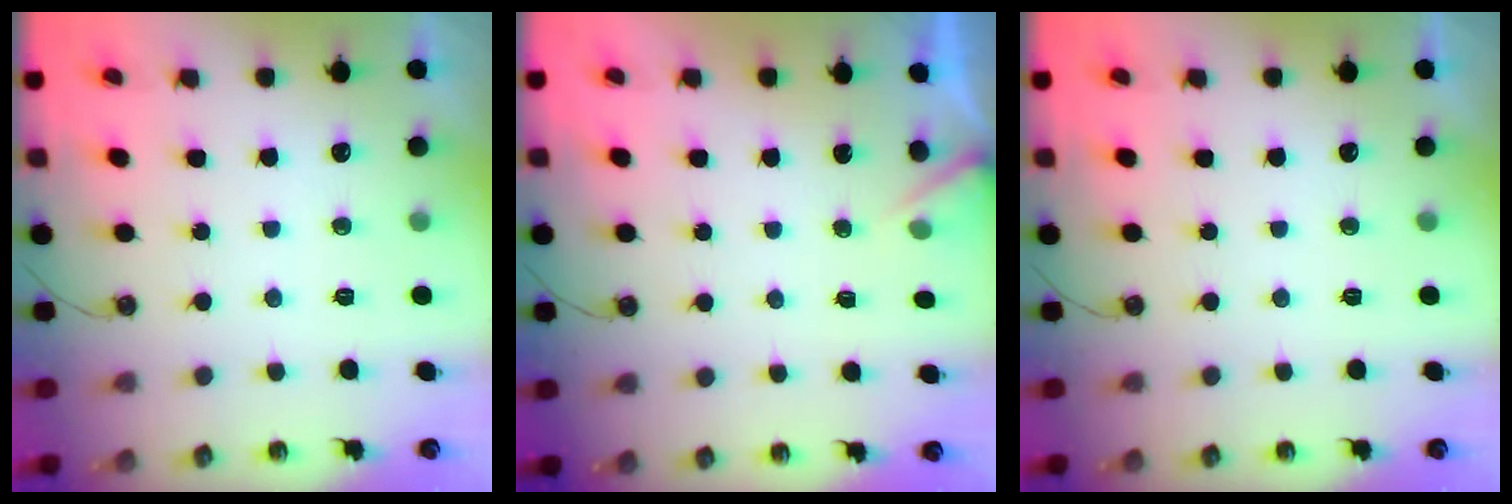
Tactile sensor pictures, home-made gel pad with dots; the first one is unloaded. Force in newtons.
{"total": 3.1, "press": 3.1, "slide": 0.2}
{"total": 0.0}